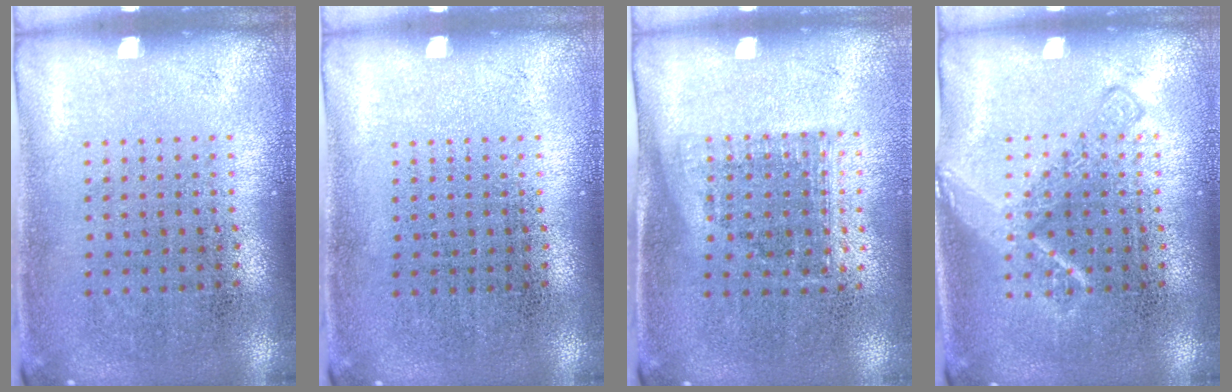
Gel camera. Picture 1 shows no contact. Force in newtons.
{"total": 0.0}
{"total": 1.1, "press": 0.9, "slide": 0.6}
{"total": 1.7, "press": 1.7, "slide": 0.3}